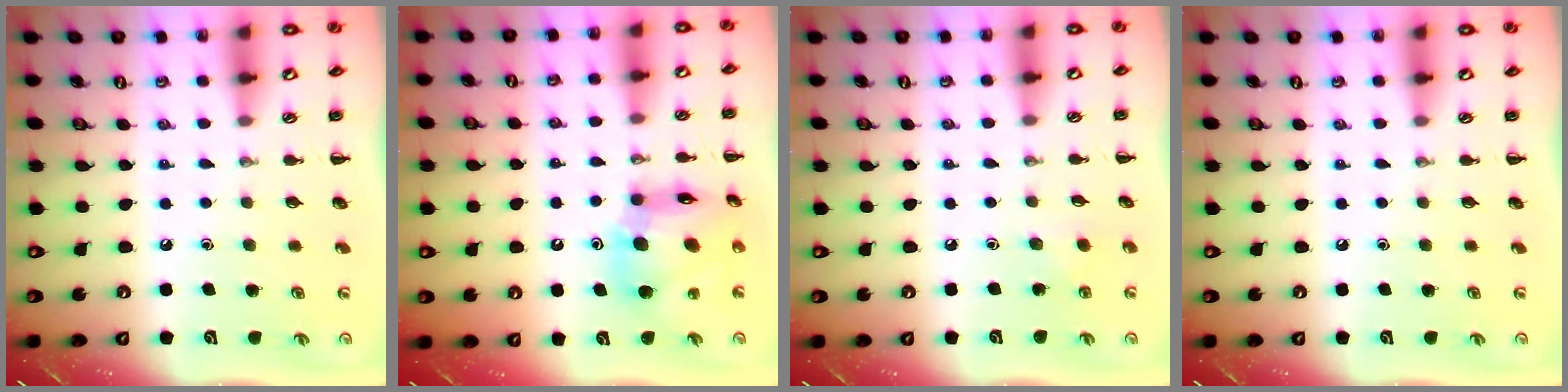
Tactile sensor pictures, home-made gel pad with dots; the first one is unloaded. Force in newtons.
{"total": 13.1, "press": 12.6, "slide": 3.6}
{"total": 1.8, "press": 1.7, "slide": 0.6}
{"total": 0.0}